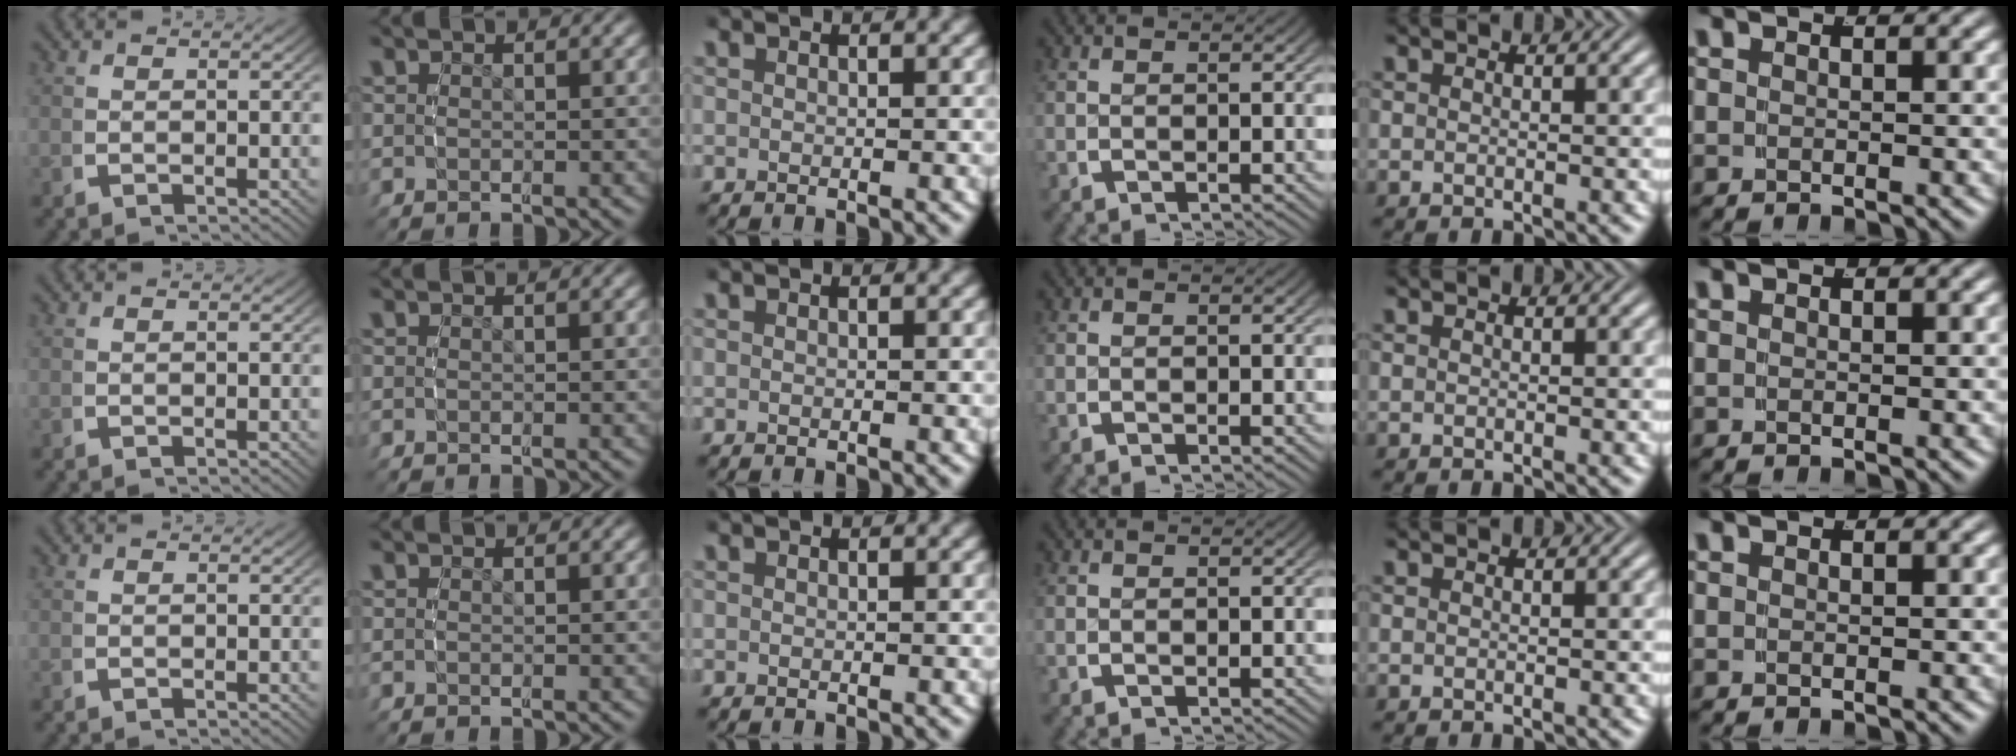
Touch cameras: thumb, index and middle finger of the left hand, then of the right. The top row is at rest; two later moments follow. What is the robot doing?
{"motion": "reach", "object": "shirt"}